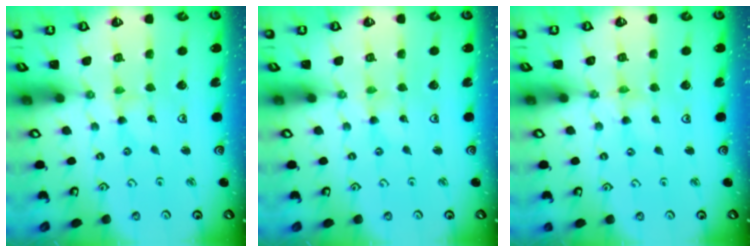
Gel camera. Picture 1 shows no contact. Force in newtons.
{"total": 0.0}
{"total": 1.7, "press": 1.7, "slide": 0.2}